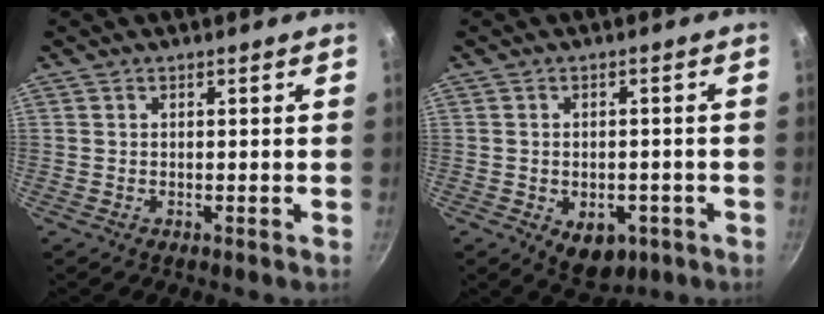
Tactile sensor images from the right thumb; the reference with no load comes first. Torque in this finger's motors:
{"motor_torque": [0.81, 0.50, 0.02, -0.25, -0.01]}